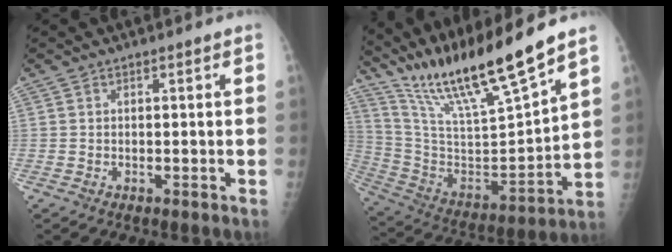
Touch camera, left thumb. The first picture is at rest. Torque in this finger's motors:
{"motor_torque": [0.54, 0.44, 1.39, -1.38, 0.35]}